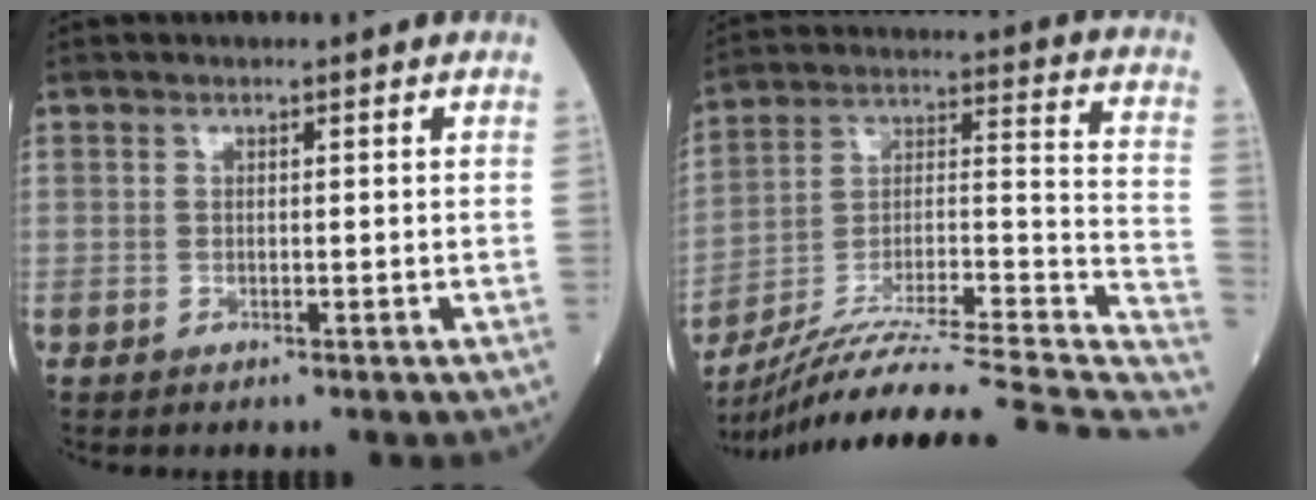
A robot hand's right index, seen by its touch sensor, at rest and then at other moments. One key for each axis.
{"total": 29.1, "fx": -25.1, "fy": 0.8, "fz": 14.8, "tx": -0.180, "ty": 0.002, "tz": -0.376}